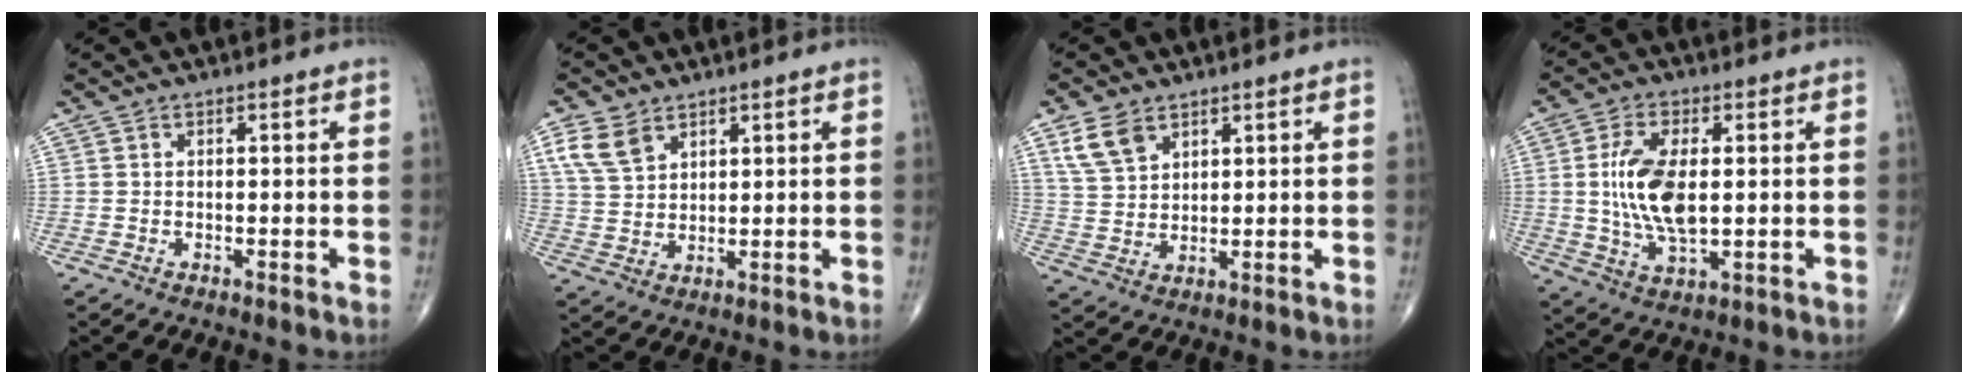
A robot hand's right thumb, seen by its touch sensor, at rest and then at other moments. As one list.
[{"total": 6.6, "force": [3.8, 4.1, 3.5], "torque": [-0.060, -0.010, 0.082]}, {"total": 6.5, "force": [3.9, 3.9, 3.4], "torque": [-0.057, -0.014, 0.086]}, {"total": 11.8, "force": [0.9, 5.6, 10.4], "torque": [-0.208, -0.009, 0.021]}]